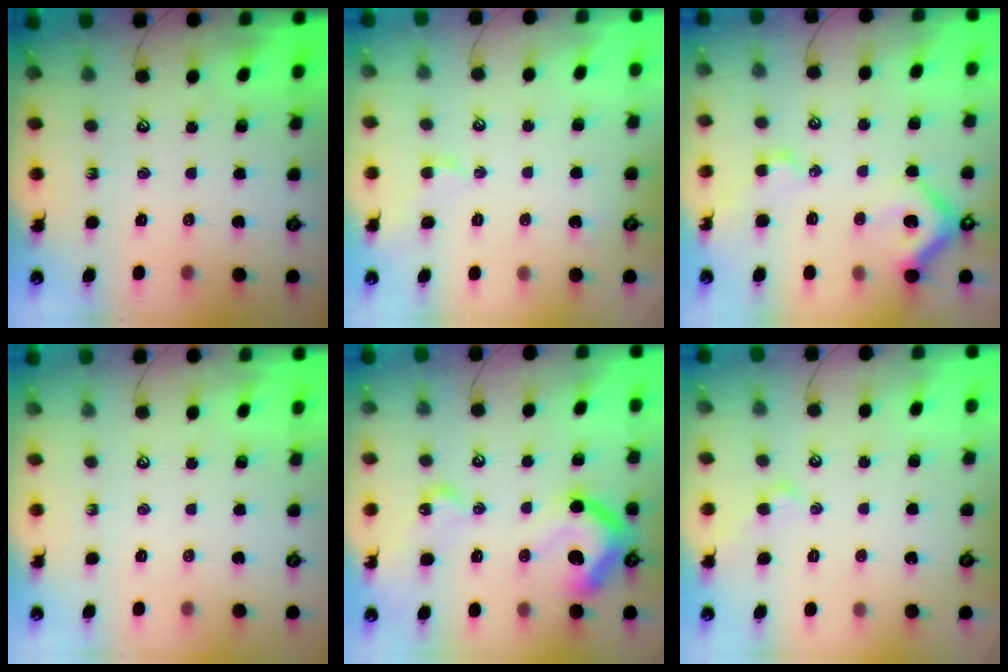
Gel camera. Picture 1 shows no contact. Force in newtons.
{"total": 0.9, "press": 0.8, "slide": 0.3}
{"total": 8.2, "press": 8.0, "slide": 1.7}
{"total": 0.0}
{"total": 18.5, "press": 18.5, "slide": 1.6}
{"total": 2.0, "press": 2.0, "slide": 0.4}